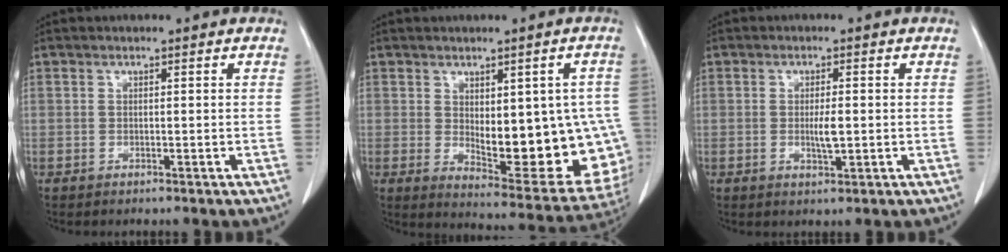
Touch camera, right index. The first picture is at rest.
{"total": 17.4, "force": [-1.2, 6.8, 16.0], "torque": [-0.151, 0.004, 0.013]}
{"total": 3.0, "force": [-0.2, 0.6, 2.9], "torque": [-0.053, -0.002, 0.000]}